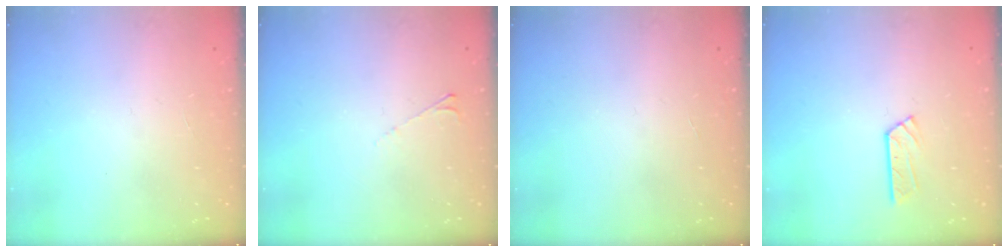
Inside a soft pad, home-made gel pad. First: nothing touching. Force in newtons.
{"total": 2.6, "press": 2.6, "slide": 0.5}
{"total": 0.0}
{"total": 3.2, "press": 3.2, "slide": 0.4}